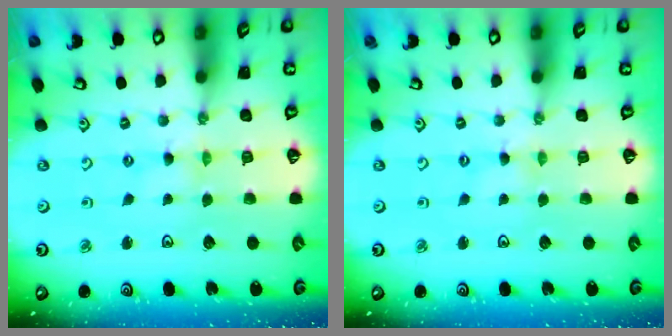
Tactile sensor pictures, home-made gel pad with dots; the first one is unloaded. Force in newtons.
{"total": 0.0}